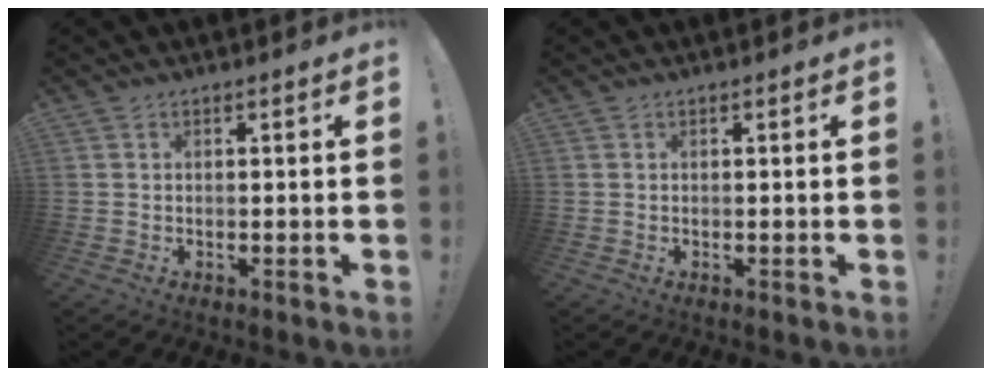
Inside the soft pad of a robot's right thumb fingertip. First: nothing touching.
{"total": 0.0}